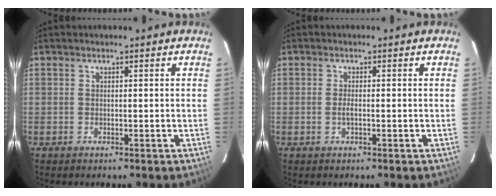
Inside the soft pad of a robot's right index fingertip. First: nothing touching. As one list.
[{"total": 1.1, "force": [-0.3, 0.2, 1.0], "torque": [-0.022, 0.000, -0.007]}]